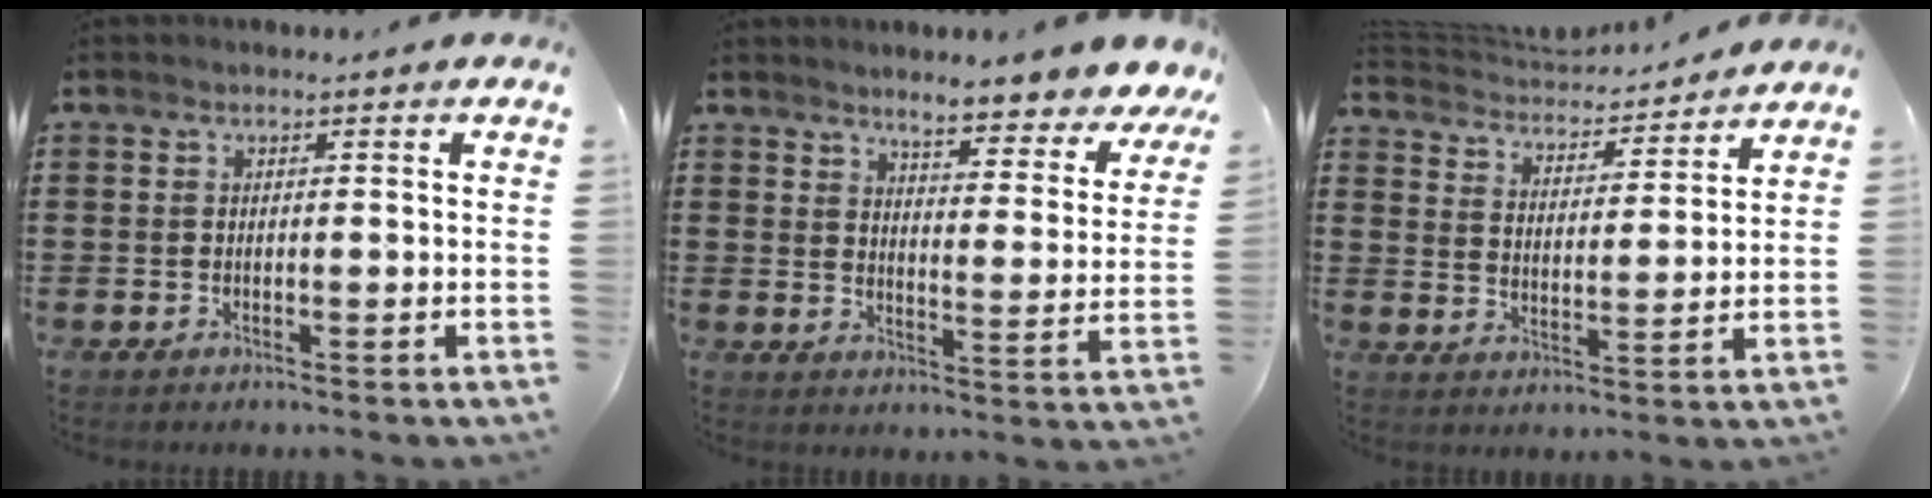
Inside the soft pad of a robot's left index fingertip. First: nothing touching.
{"total": 5.6, "force": [5.3, -0.2, 1.8], "torque": [-0.043, -0.041, 0.087]}
{"total": 3.7, "force": [3.7, 0.5, 0.2], "torque": [-0.028, -0.027, 0.057]}